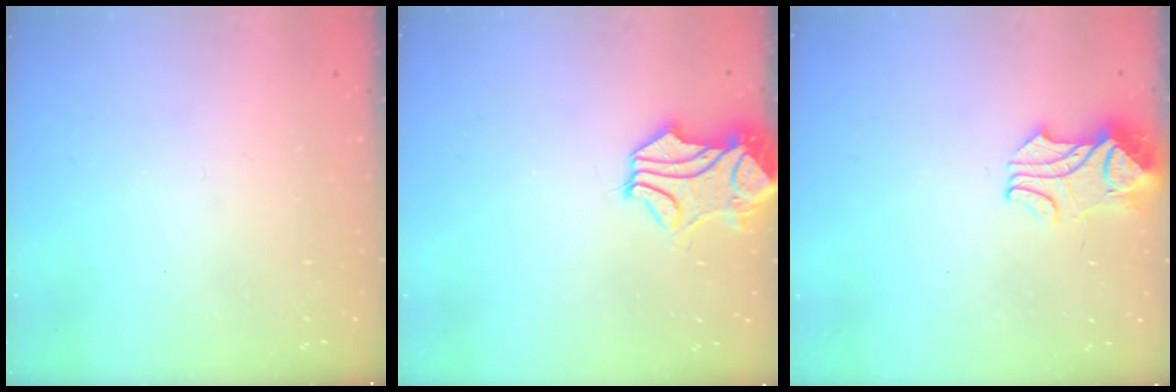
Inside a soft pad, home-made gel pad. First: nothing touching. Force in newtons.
{"total": 2.2, "press": 1.8, "slide": 1.3}
{"total": 2.4, "press": 2.3, "slide": 0.8}